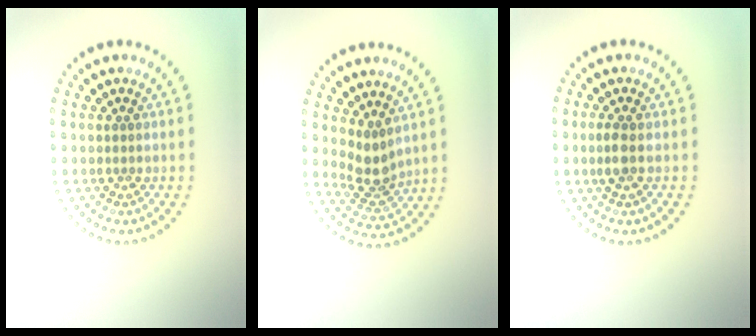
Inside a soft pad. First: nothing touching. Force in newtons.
{"total": 2.8, "press": 2.1, "slide": 1.8}
{"total": 1.4, "press": 1.3, "slide": 0.5}